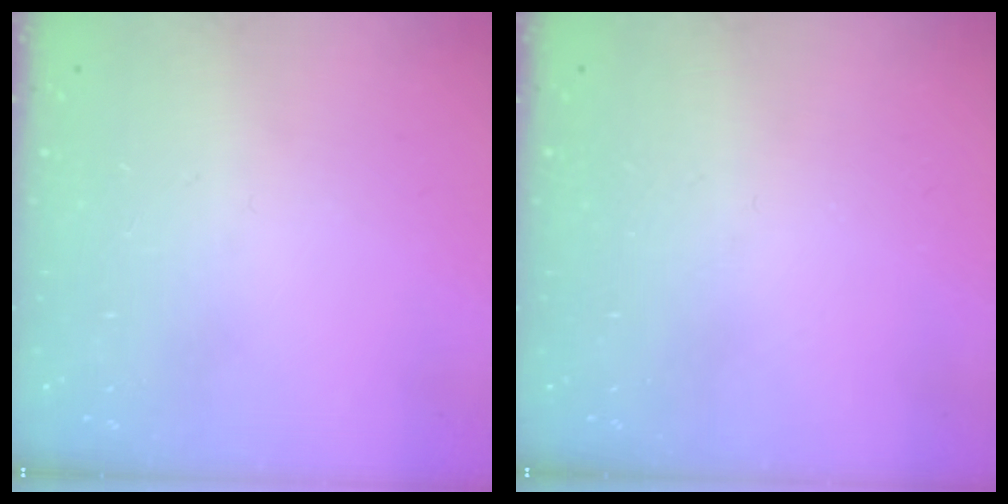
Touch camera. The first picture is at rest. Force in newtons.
{"total": 0.0}